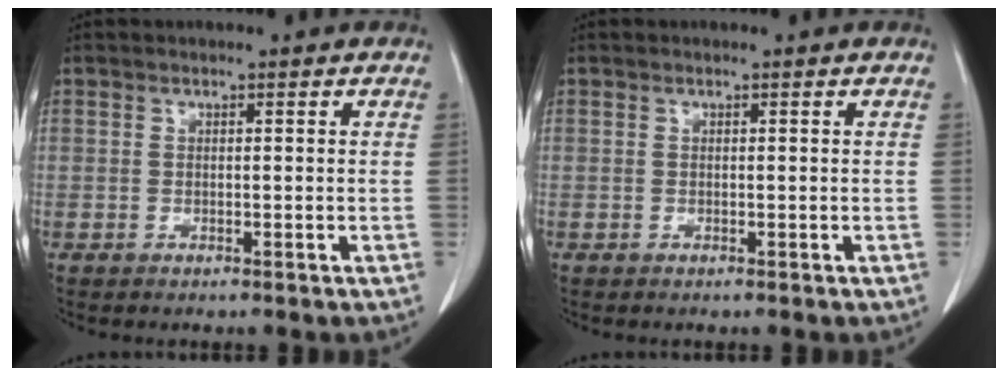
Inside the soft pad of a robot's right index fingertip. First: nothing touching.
{"total": 0.0}